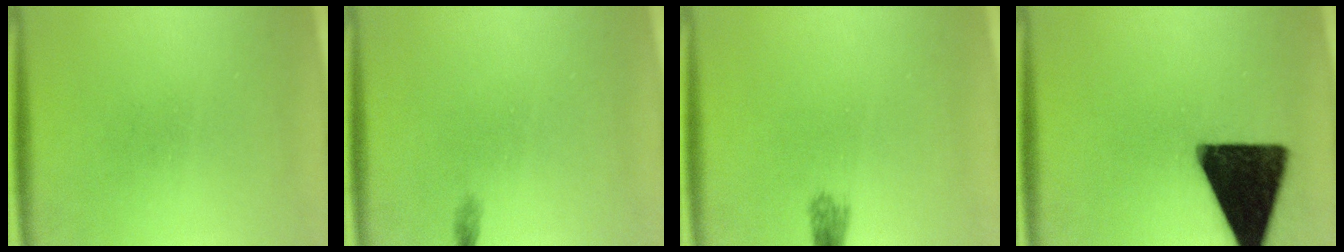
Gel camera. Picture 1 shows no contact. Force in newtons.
{"total": 0.6}
{"total": 1.7}
{"total": 18.1}